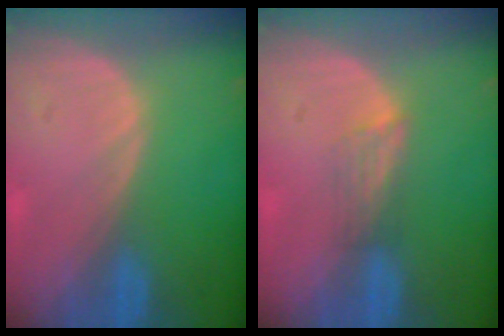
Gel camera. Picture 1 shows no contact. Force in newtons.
{"total": 2.4, "press": 1.9, "slide": 1.5}